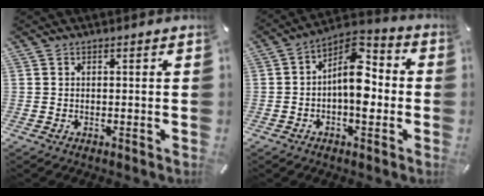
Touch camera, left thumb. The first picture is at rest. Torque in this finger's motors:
{"motor_torque": [1.81, 2.79, 0.39, 0.12, 0.16]}